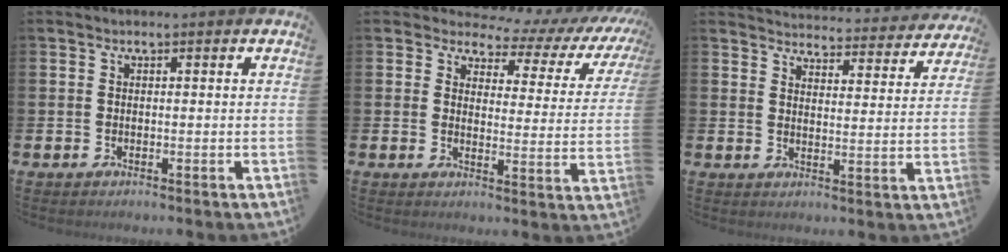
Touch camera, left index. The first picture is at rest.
{"total": 4.1, "force": [2.9, 2.5, 1.4], "torque": [-0.028, -0.030, 0.035]}
{"total": 3.9, "force": [3.8, 0.6, 0.3], "torque": [-0.012, -0.035, 0.061]}